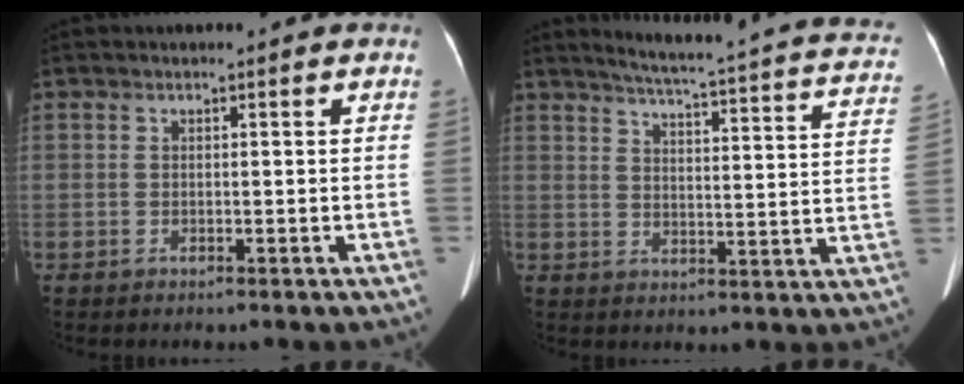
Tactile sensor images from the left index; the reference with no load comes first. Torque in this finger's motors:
{"motor_torque": [0.68, -1.46, -0.02, 0.02]}